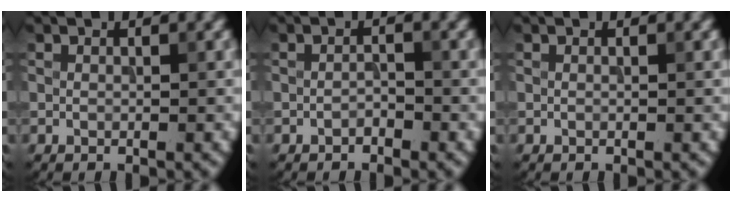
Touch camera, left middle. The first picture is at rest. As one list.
[{"total": 0.9, "force": [-0.7, 0.4, 0.5], "torque": [-0.008, 0.002, -0.013]}, {"total": 0.0}]